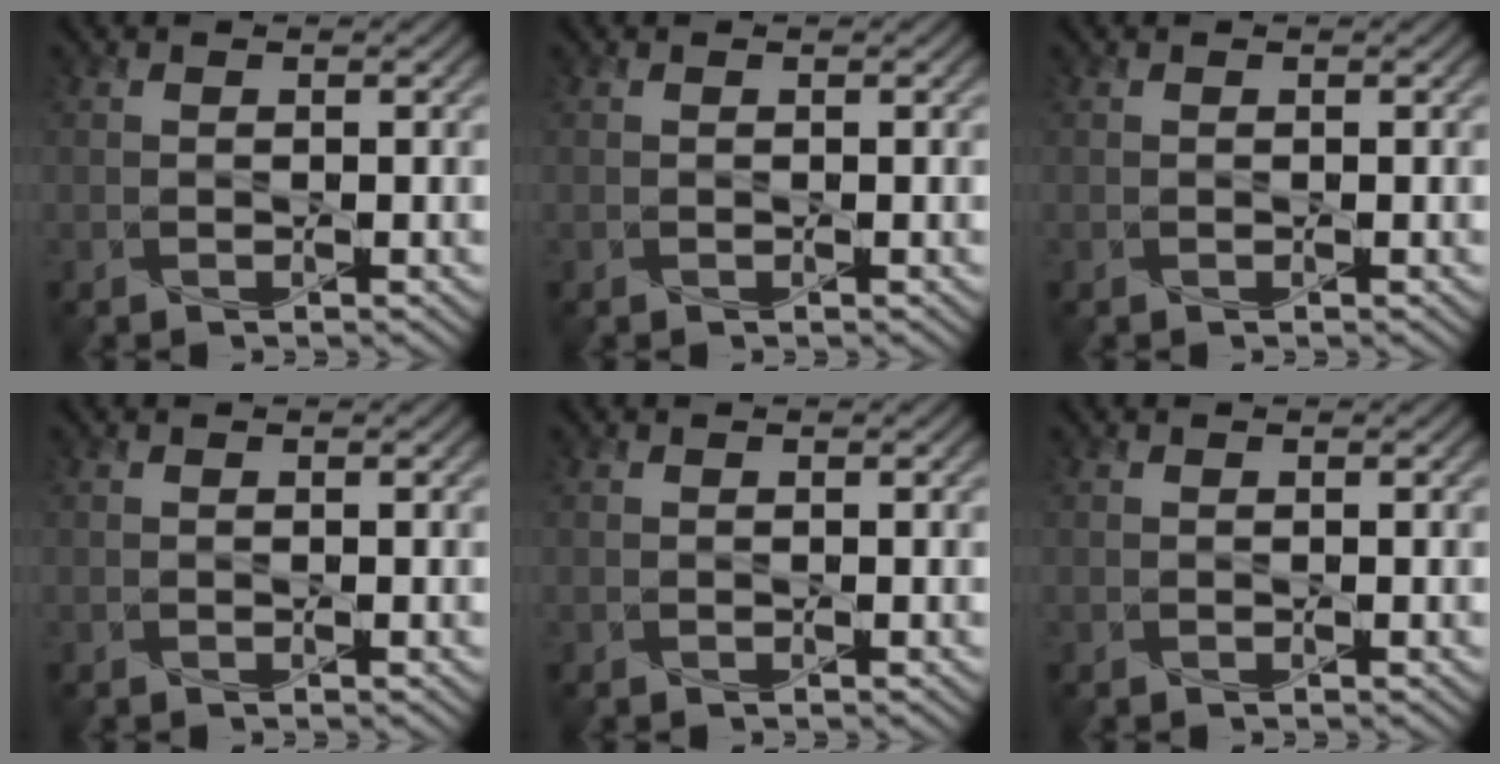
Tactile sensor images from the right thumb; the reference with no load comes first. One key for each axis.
{"total": 0.0}
{"total": 0.0}
{"total": 0.0}
{"total": 0.0}
{"total": 0.0}